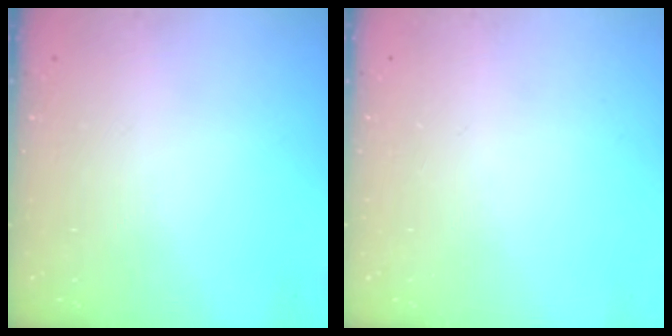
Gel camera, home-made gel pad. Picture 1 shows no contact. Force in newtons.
{"total": 0.0}